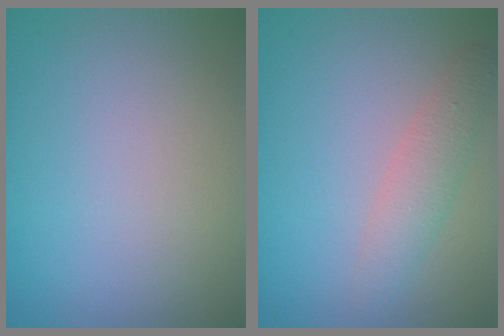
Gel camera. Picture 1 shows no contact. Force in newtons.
{"total": 2.6, "press": 2.6, "slide": 0.2}